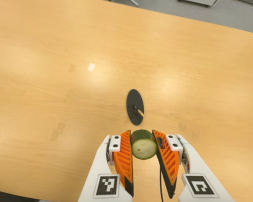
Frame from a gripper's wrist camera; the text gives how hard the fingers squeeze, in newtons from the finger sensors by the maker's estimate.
{"total": 10.7, "left": 10.2, "right": 11.2}